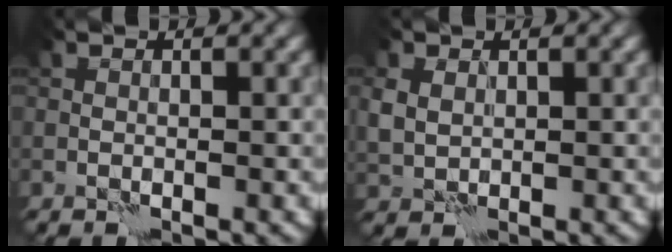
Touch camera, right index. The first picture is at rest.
{"total": 2.1, "force": [0.6, 1.7, 1.1], "torque": [-0.029, 0.002, 0.011]}